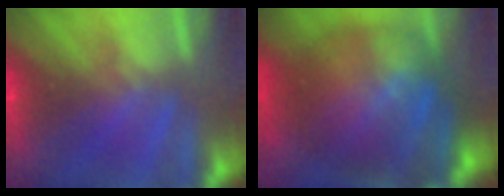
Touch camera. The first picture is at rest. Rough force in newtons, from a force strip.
{"total": 8.1}